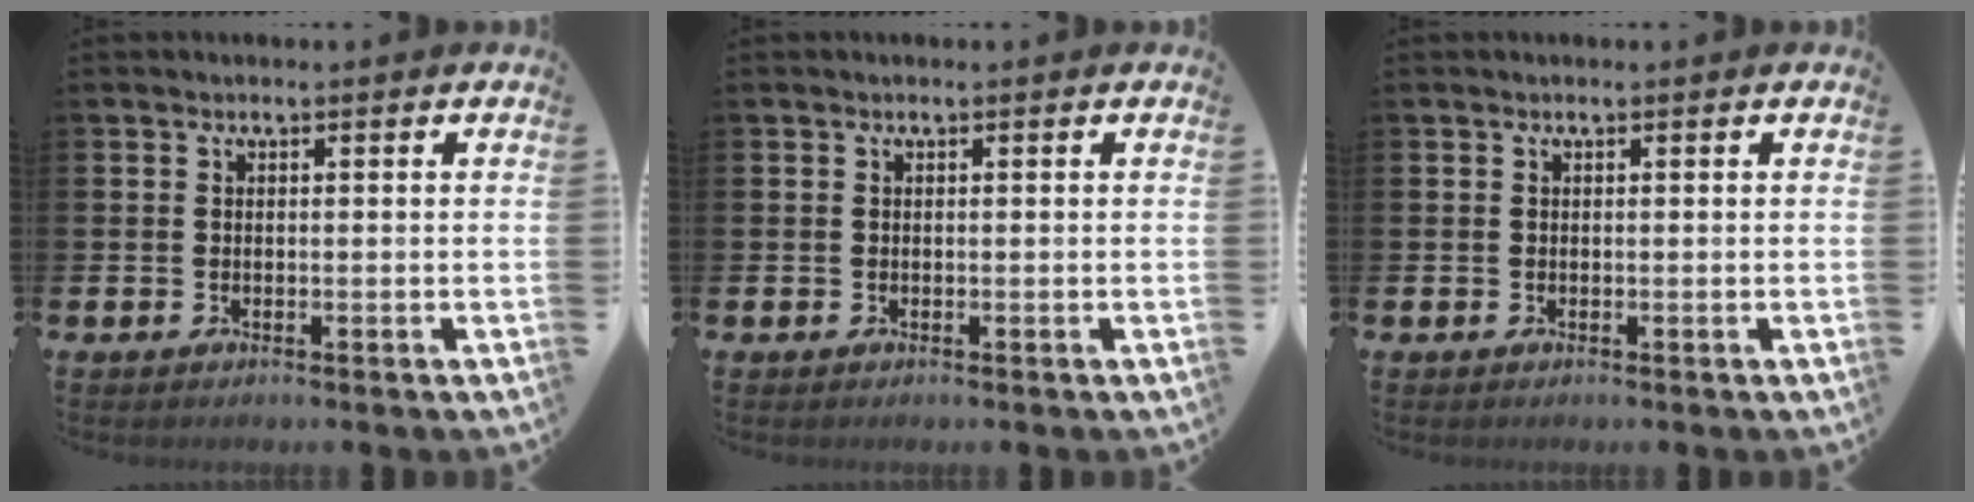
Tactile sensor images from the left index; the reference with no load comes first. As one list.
[{"total": 0.0}, {"total": 0.0}]